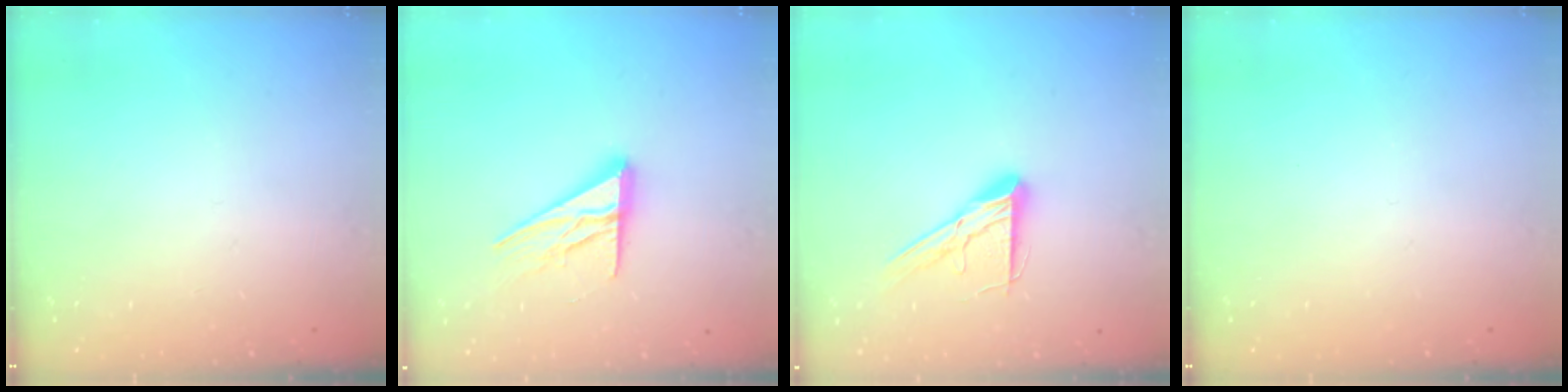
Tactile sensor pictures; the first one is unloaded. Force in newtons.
{"total": 13.9, "press": 13.8, "slide": 1.3}
{"total": 12.3, "press": 12.3, "slide": 1.0}
{"total": 0.0}